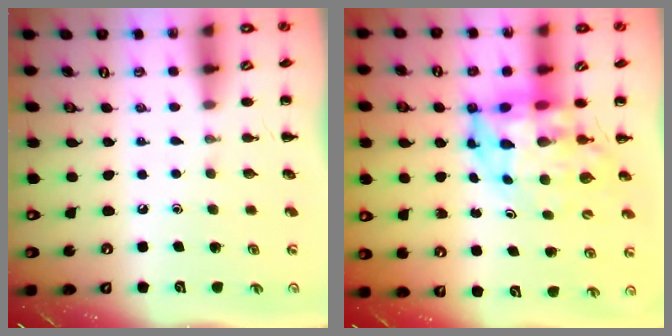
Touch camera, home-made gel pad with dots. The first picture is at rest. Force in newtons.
{"total": 7.2, "press": 6.9, "slide": 2.0}